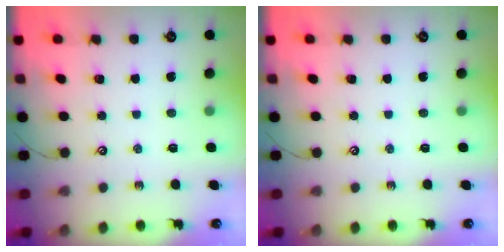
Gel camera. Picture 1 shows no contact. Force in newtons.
{"total": 0.0}